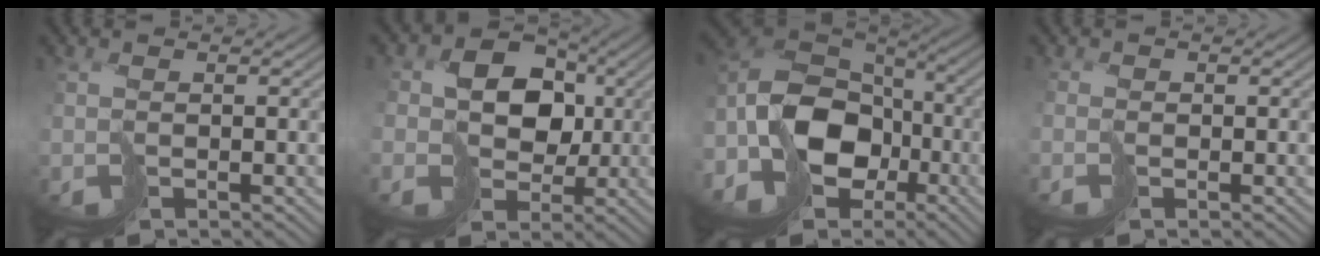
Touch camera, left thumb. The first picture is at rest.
{"total": 7.4, "force": [0.9, 6.6, 3.3], "torque": [-0.035, 0.002, 0.001]}
{"total": 13.3, "force": [-4.8, 9.7, 7.8], "torque": [-0.177, -0.023, -0.091]}
{"total": 1.1, "force": [-0.3, -0.2, -1.0], "torque": [0.030, 0.003, -0.010]}